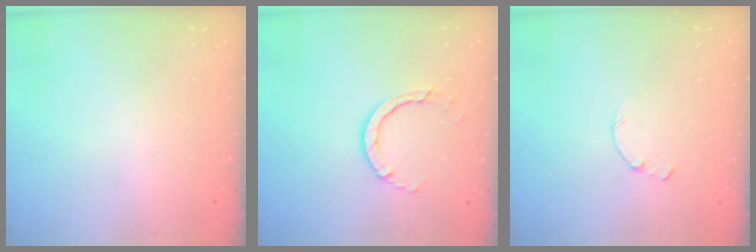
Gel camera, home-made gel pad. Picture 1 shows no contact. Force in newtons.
{"total": 4.7, "press": 4.7, "slide": 0.3}
{"total": 0.0}